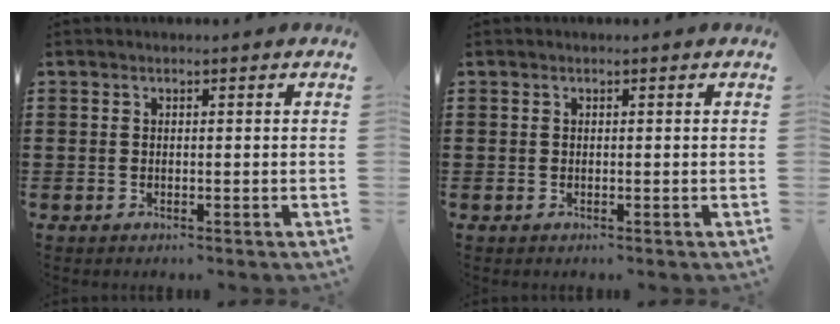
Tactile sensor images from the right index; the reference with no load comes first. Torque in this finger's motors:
{"motor_torque": [-0.65, 0.76, -0.79, -0.21]}